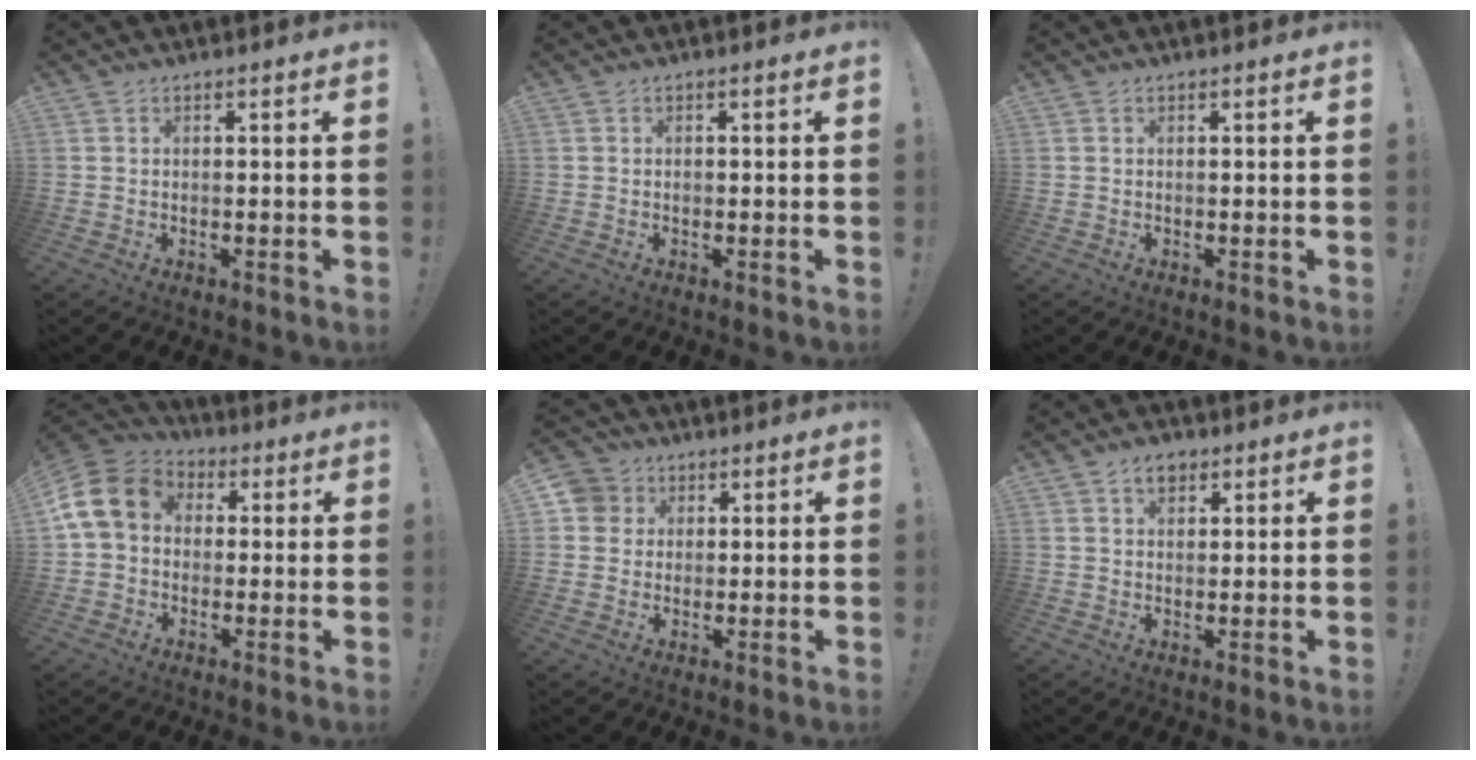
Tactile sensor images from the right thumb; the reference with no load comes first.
{"total": 0.6, "force": [-0.3, 0.5, 0.1], "torque": [0.006, 0.000, -0.008]}
{"total": 0.0}
{"total": 13.8, "force": [1.6, 11.0, 8.1], "torque": [-0.142, 0.016, 0.036]}
{"total": 5.7, "force": [1.6, 5.3, 1.1], "torque": [-0.015, -0.003, 0.032]}
{"total": 4.6, "force": [2.5, 3.0, 2.4], "torque": [-0.037, -0.001, 0.046]}